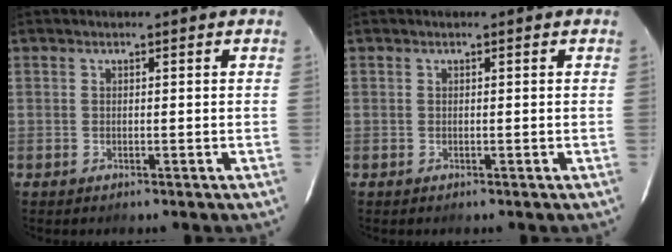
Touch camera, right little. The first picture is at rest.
{"total": 0.0}